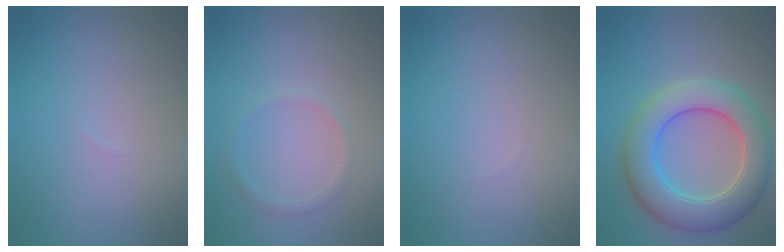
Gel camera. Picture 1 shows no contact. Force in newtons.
{"total": 1.0, "press": 1.0, "slide": 0.0}
{"total": 0.0}
{"total": 7.9, "press": 7.9, "slide": 0.4}